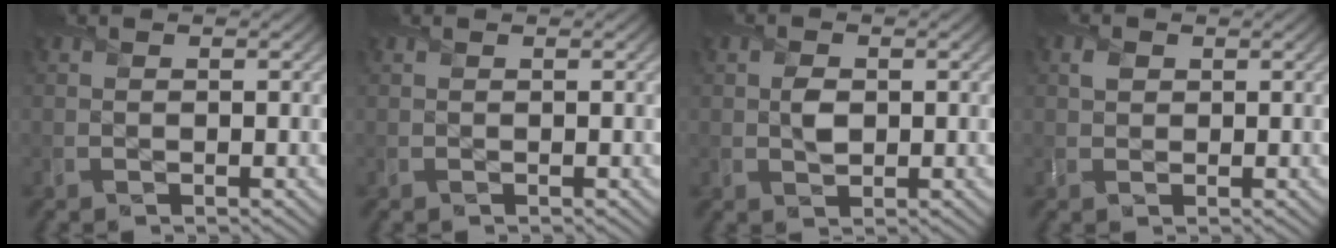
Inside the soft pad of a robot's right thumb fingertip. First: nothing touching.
{"total": 0.0}
{"total": 2.1, "force": [0.3, 1.4, 1.6], "torque": [-0.036, -0.002, 0.004]}
{"total": 1.2, "force": [0.7, 1.0, 0.4], "torque": [-0.008, 0.001, 0.012]}